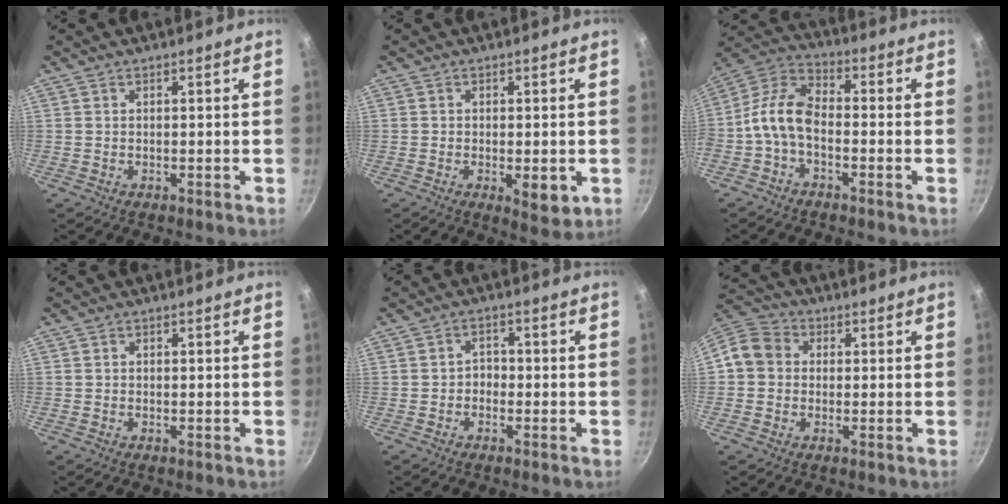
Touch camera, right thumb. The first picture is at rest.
{"total": 5.4, "force": [-1.3, 2.5, 4.7], "torque": [-0.058, -0.007, -0.012]}
{"total": 9.5, "force": [-2.7, 5.4, 7.3], "torque": [-0.147, 0.046, -0.069]}
{"total": 0.0}
{"total": 2.4, "force": [-0.8, 1.9, 1.3], "torque": [-0.005, 0.014, -0.017]}
{"total": 7.6, "force": [0.2, 6.7, 3.5], "torque": [-0.042, 0.020, -0.020]}